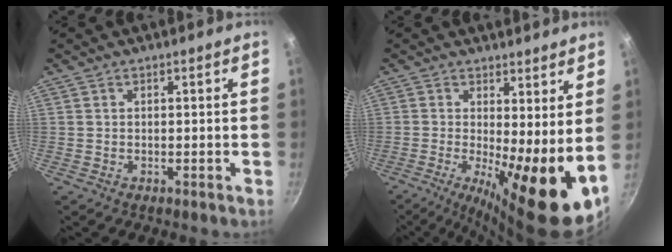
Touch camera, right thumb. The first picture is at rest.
{"total": 12.8, "force": [-0.5, 3.4, 12.3], "torque": [-0.178, -0.014, -0.008]}